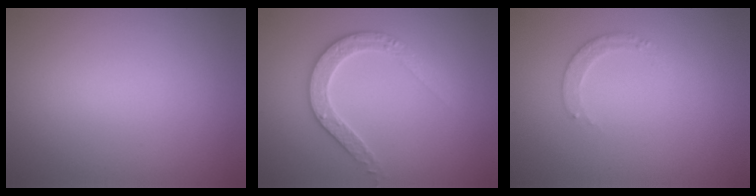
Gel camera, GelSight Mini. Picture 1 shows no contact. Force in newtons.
{"total": 2.9, "press": 2.9, "slide": 0.5}
{"total": 1.5, "press": 1.5, "slide": 0.2}